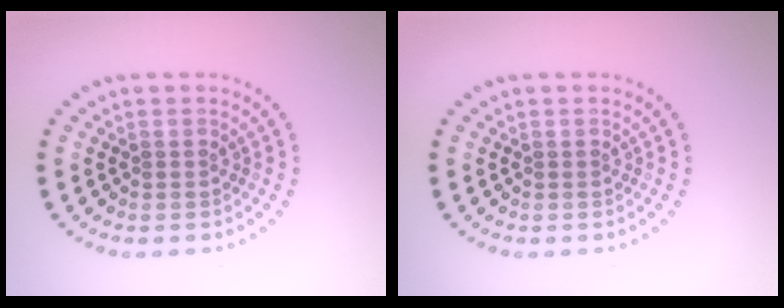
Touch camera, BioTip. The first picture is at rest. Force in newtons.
{"total": 0.0}